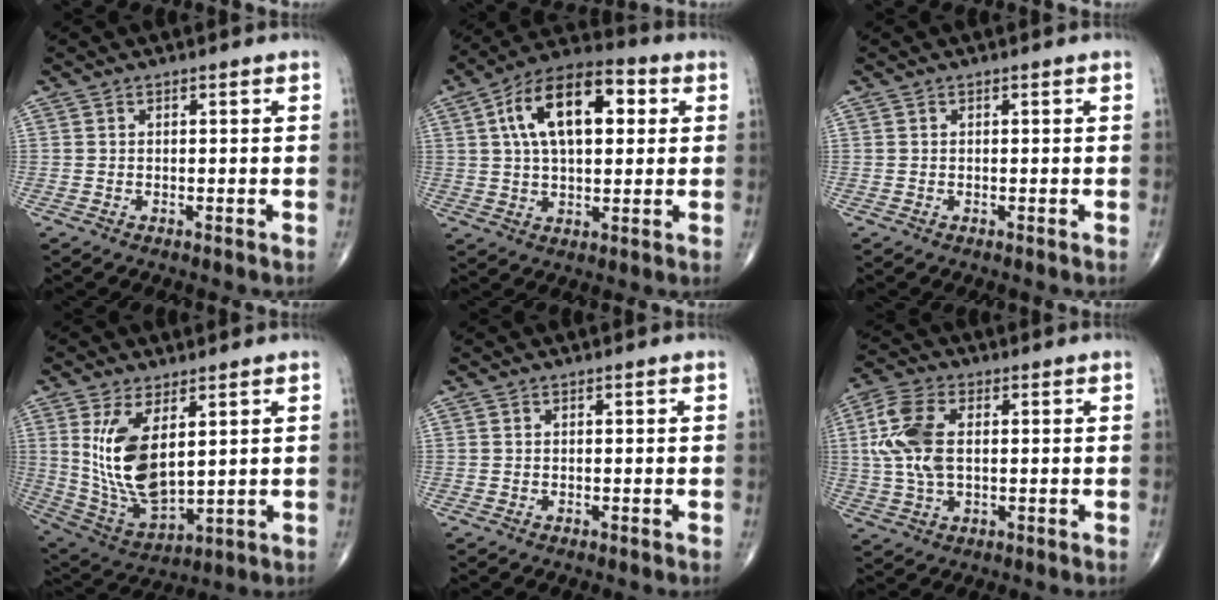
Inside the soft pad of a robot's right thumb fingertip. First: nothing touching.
{"total": 16.9, "force": [4.3, 8.8, 13.8], "torque": [-0.216, 0.021, 0.063]}
{"total": 0.0}
{"total": 13.8, "force": [3.7, 6.5, 11.6], "torque": [-0.219, -0.025, 0.095]}
{"total": 0.0}
{"total": 10.5, "force": [1.3, 5.9, 8.6], "torque": [-0.197, 0.008, 0.024]}